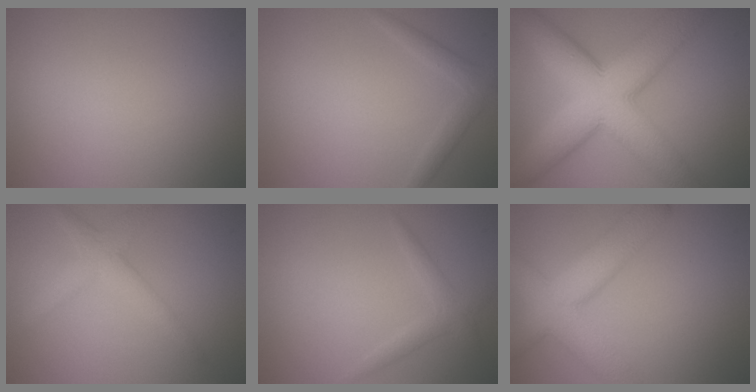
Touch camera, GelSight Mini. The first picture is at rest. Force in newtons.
{"total": 1.9, "press": 1.9, "slide": 0.2}
{"total": 10.8, "press": 10.8, "slide": 0.5}
{"total": 3.1, "press": 3.1, "slide": 0.0}
{"total": 1.7, "press": 1.7, "slide": 0.1}
{"total": 7.3, "press": 7.3, "slide": 0.4}